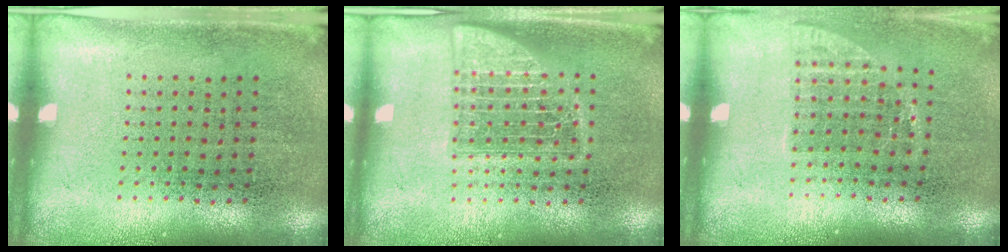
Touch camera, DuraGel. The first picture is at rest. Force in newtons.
{"total": 2.4, "press": 2.4, "slide": 0.4}
{"total": 1.1, "press": 0.9, "slide": 0.6}